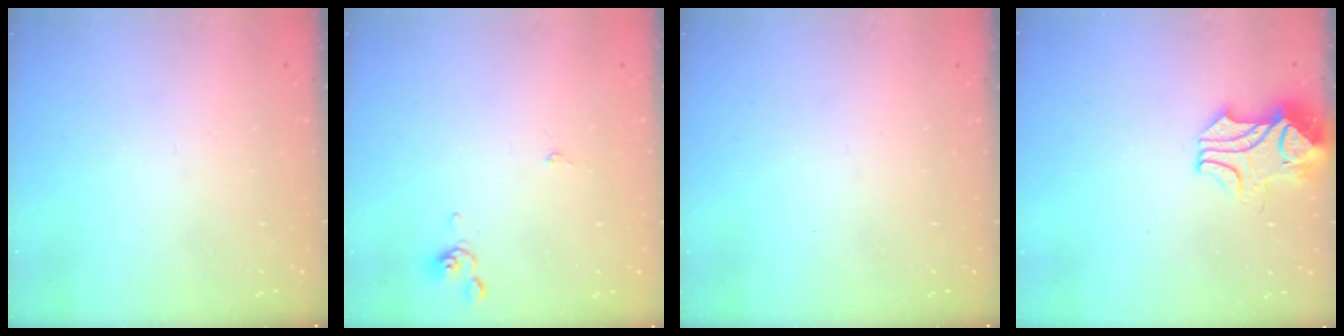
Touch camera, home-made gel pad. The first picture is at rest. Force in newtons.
{"total": 0.0}
{"total": 0.0}
{"total": 2.2, "press": 2.1, "slide": 0.8}